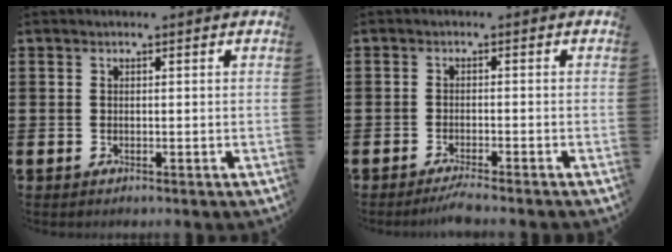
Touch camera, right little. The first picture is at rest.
{"total": 1.8, "force": [-1.5, -0.1, 1.0], "torque": [-0.015, 0.003, -0.028]}